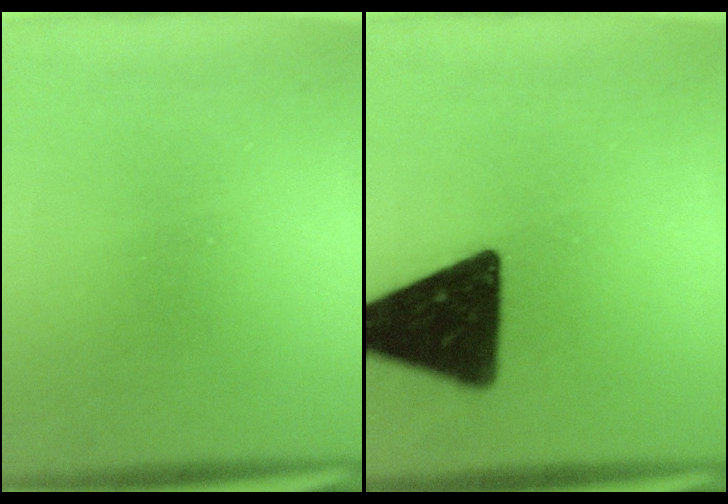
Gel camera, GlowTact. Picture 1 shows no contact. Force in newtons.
{"total": 17.2}